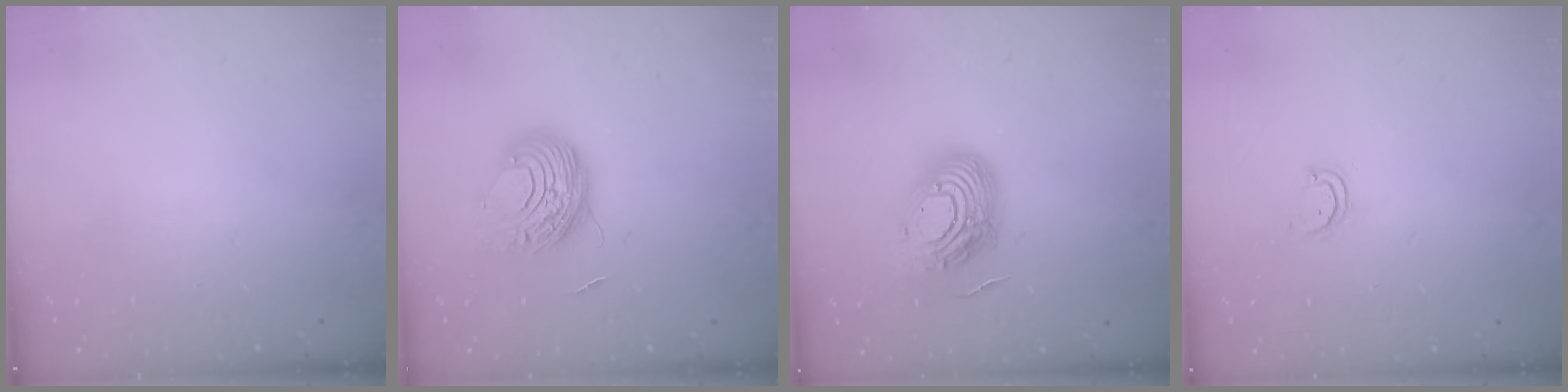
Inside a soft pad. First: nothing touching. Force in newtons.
{"total": 9.4, "press": 9.4, "slide": 0.8}
{"total": 16.1, "press": 16.0, "slide": 1.1}
{"total": 2.7, "press": 2.6, "slide": 0.3}